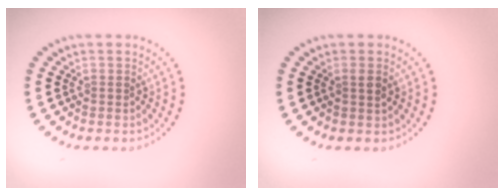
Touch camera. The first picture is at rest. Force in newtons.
{"total": 0.9, "press": 0.9, "slide": 0.3}